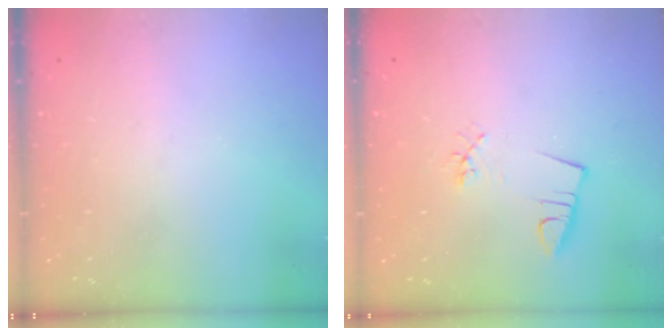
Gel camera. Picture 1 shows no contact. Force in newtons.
{"total": 2.9, "press": 1.5, "slide": 2.5}